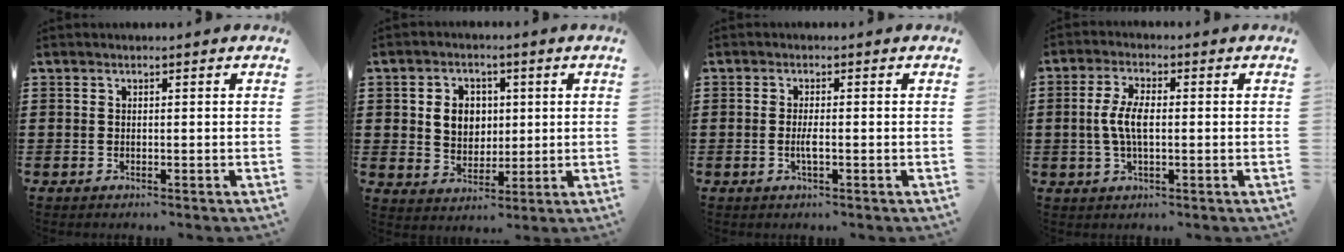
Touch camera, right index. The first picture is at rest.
{"total": 5.6, "force": [1.0, 4.7, 2.8], "torque": [-0.065, 0.013, 0.013]}
{"total": 2.3, "force": [-0.6, 0.5, 2.2], "torque": [-0.048, -0.002, -0.013]}
{"total": 5.5, "force": [-0.2, 2.2, 5.0], "torque": [-0.114, -0.002, -0.012]}